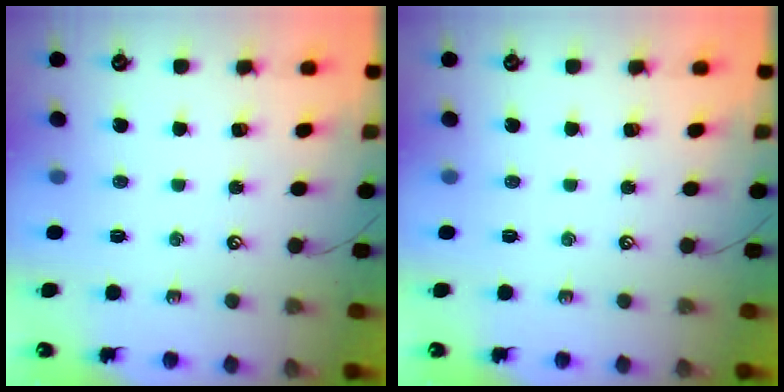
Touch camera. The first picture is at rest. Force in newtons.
{"total": 0.0}